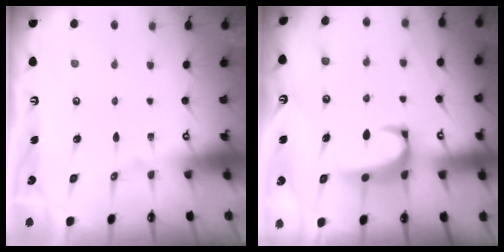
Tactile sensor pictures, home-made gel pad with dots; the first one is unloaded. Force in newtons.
{"total": 2.2, "press": 2.0, "slide": 0.9}